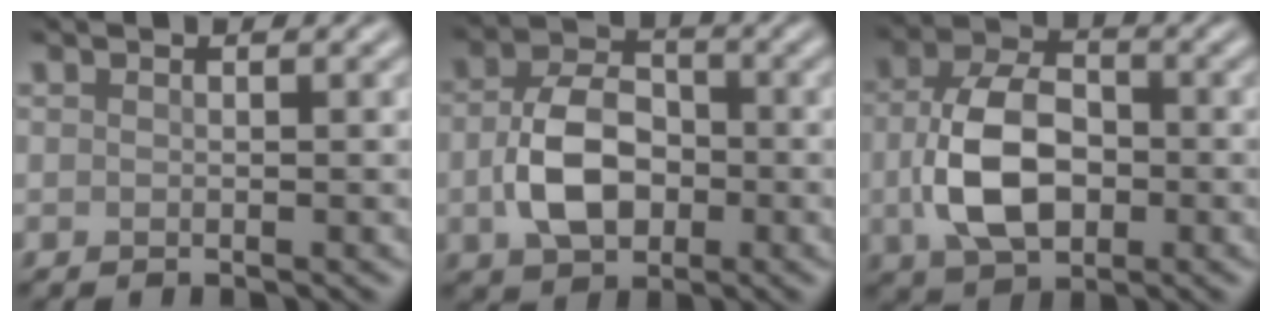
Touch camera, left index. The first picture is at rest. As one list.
[{"total": 6.4, "force": [-1.0, 4.4, 4.5], "torque": [-0.096, 0.000, -0.021]}, {"total": 7.6, "force": [-0.8, 4.9, 5.7], "torque": [-0.124, 0.000, -0.017]}]